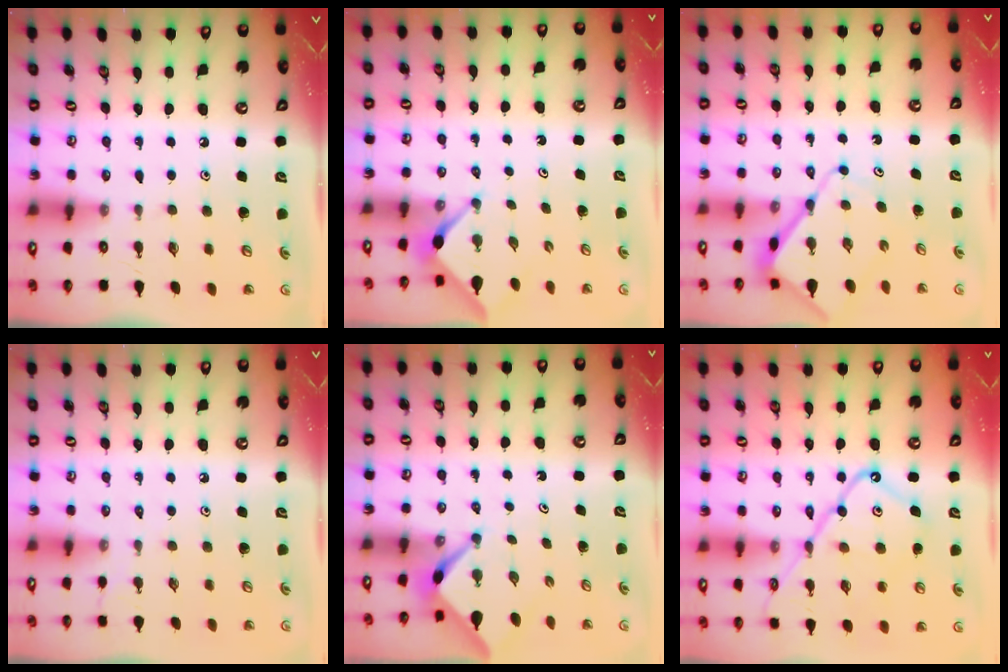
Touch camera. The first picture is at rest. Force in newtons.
{"total": 2.9, "press": 2.9, "slide": 0.3}
{"total": 8.6, "press": 8.6, "slide": 0.8}
{"total": 1.1, "press": 1.1, "slide": 0.3}
{"total": 2.4, "press": 2.3, "slide": 0.3}
{"total": 17.4, "press": 17.3, "slide": 1.9}